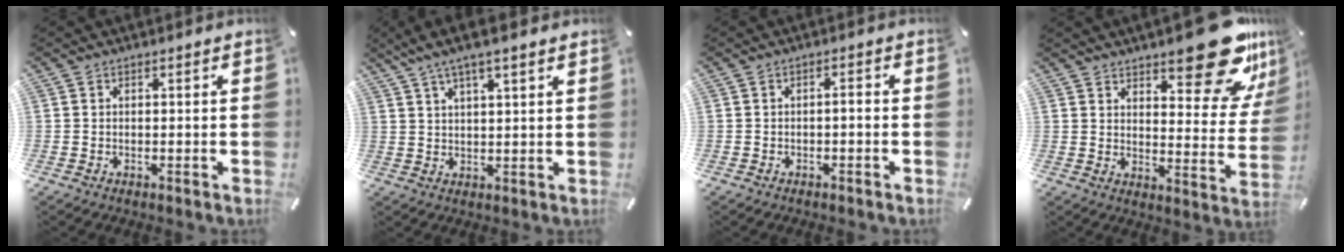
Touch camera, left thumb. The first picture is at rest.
{"total": 5.7, "force": [4.0, 0.8, 3.9], "torque": [-0.083, -0.010, 0.070]}
{"total": 1.6, "force": [-0.8, 0.4, 1.3], "torque": [-0.024, 0.004, -0.015]}
{"total": 20.4, "force": [14.4, 7.6, 12.3], "torque": [-0.144, -0.111, 0.241]}